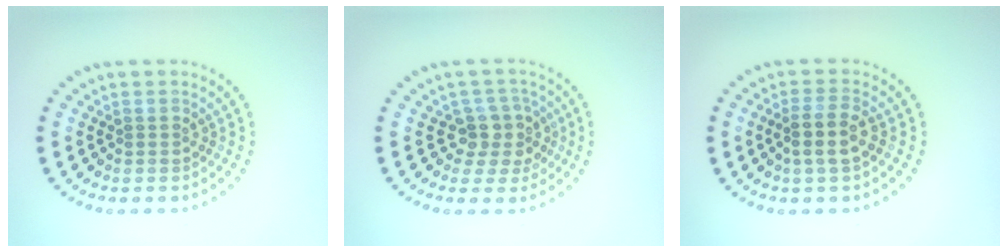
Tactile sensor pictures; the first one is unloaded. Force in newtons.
{"total": 3.0, "press": 2.4, "slide": 1.8}
{"total": 2.6, "press": 2.3, "slide": 1.3}